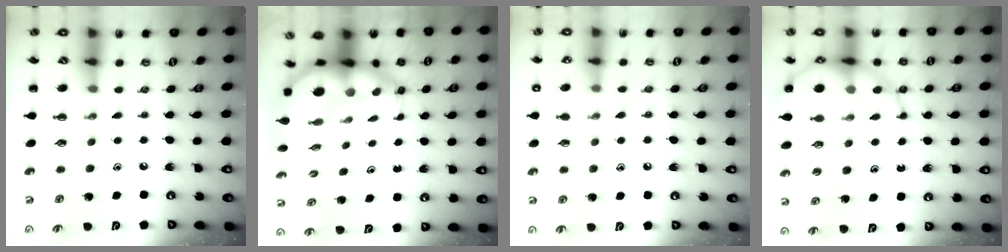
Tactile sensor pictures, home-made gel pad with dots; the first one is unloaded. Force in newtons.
{"total": 7.0, "press": 6.8, "slide": 1.9}
{"total": 7.9, "press": 7.6, "slide": 2.2}
{"total": 13.5, "press": 13.1, "slide": 3.1}